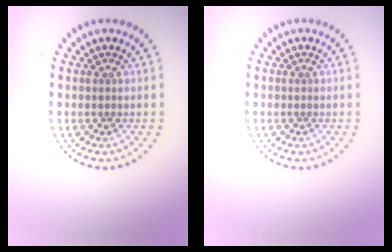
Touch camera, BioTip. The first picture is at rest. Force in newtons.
{"total": 0.0}